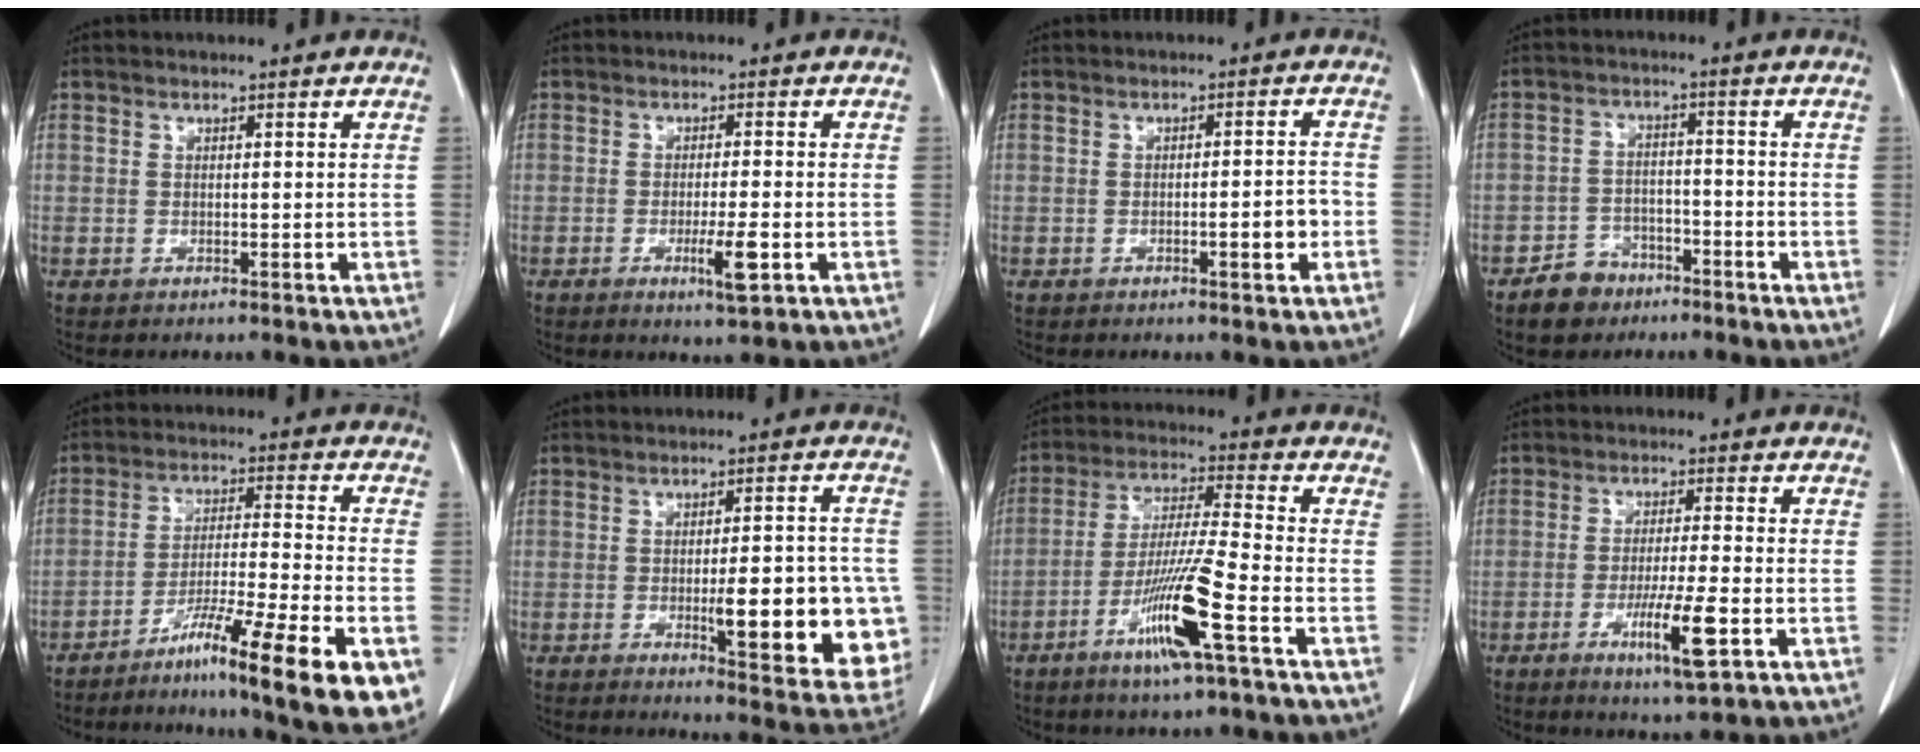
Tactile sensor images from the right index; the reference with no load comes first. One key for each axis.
{"total": 4.7, "fx": -1.8, "fy": 0.3, "fz": 4.3, "tx": -0.072, "ty": -0.007, "tz": -0.027}
{"total": 3.9, "fx": -1.5, "fy": 0.6, "fz": 3.5, "tx": -0.044, "ty": 0.005, "tz": -0.020}
{"total": 5.7, "fx": -4.1, "fy": 3.8, "fz": 1.3, "tx": -0.028, "ty": 0.011, "tz": -0.067}
{"total": 19.3, "fx": -11.1, "fy": 0.7, "fz": 15.8, "tx": -0.196, "ty": -0.013, "tz": -0.177}
{"total": 15.5, "fx": -3.4, "fy": 3.4, "fz": 14.7, "tx": -0.125, "ty": 0.012, "tz": -0.026}
{"total": 12.1, "fx": -5.8, "fy": -0.5, "fz": 10.6, "tx": -0.209, "ty": -0.016, "tz": -0.113}
{"total": 8.4, "fx": -3.4, "fy": 0.3, "fz": 7.7, "tx": -0.132, "ty": -0.016, "tz": -0.055}